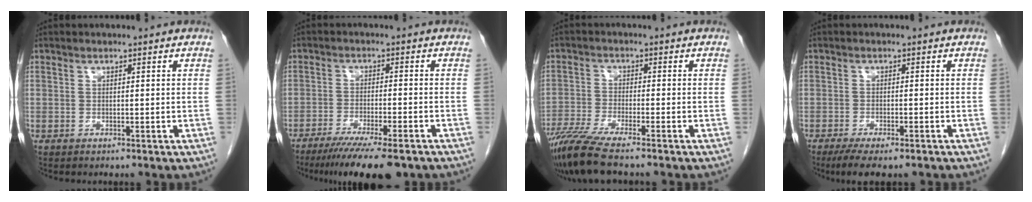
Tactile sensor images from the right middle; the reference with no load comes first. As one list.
[{"total": 12.6, "force": [-9.8, 1.3, 7.7], "torque": [-0.114, -0.028, -0.152]}, {"total": 8.3, "force": [-6.8, 0.0, 4.8], "torque": [-0.088, -0.023, -0.121]}, {"total": 7.3, "force": [-5.6, 1.8, 4.4], "torque": [-0.063, -0.013, -0.086]}]